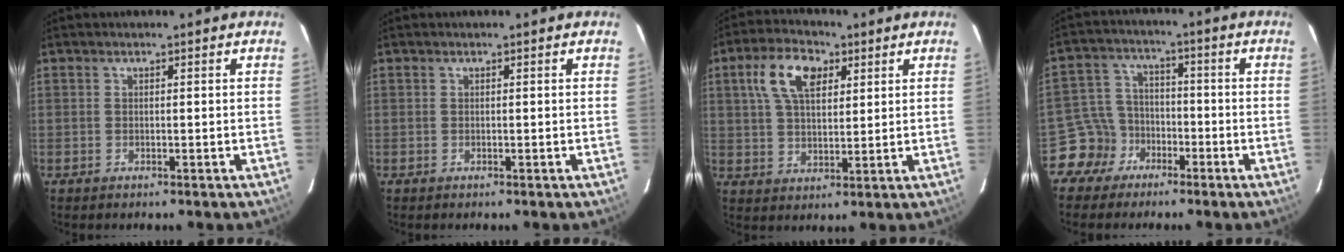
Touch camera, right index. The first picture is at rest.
{"total": 0.0}
{"total": 10.1, "force": [4.2, 5.4, 7.4], "torque": [-0.144, 0.027, 0.077]}
{"total": 7.3, "force": [-4.6, 5.7, 0.3], "torque": [-0.022, 0.029, -0.088]}